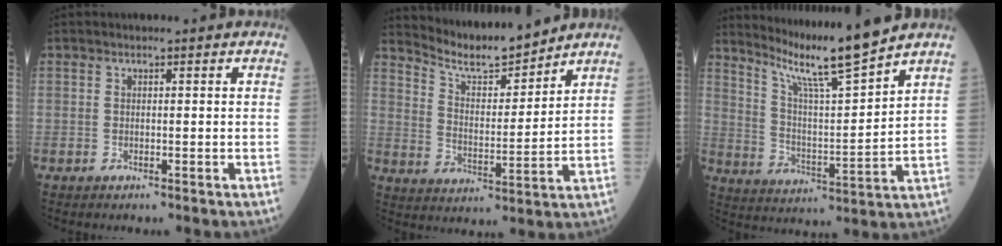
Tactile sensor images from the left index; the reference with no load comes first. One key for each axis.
{"total": 9.4, "fx": 9.2, "fy": 0.4, "fz": 1.9, "tx": -0.046, "ty": -0.003, "tz": 0.170}
{"total": 11.4, "fx": 10.0, "fy": -1.8, "fz": 5.1, "tx": -0.090, "ty": -0.016, "tz": 0.180}